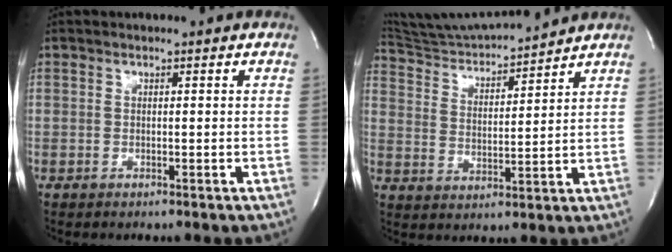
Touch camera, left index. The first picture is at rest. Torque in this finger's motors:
{"motor_torque": [0.01, -0.11, 0.11, 0.03]}